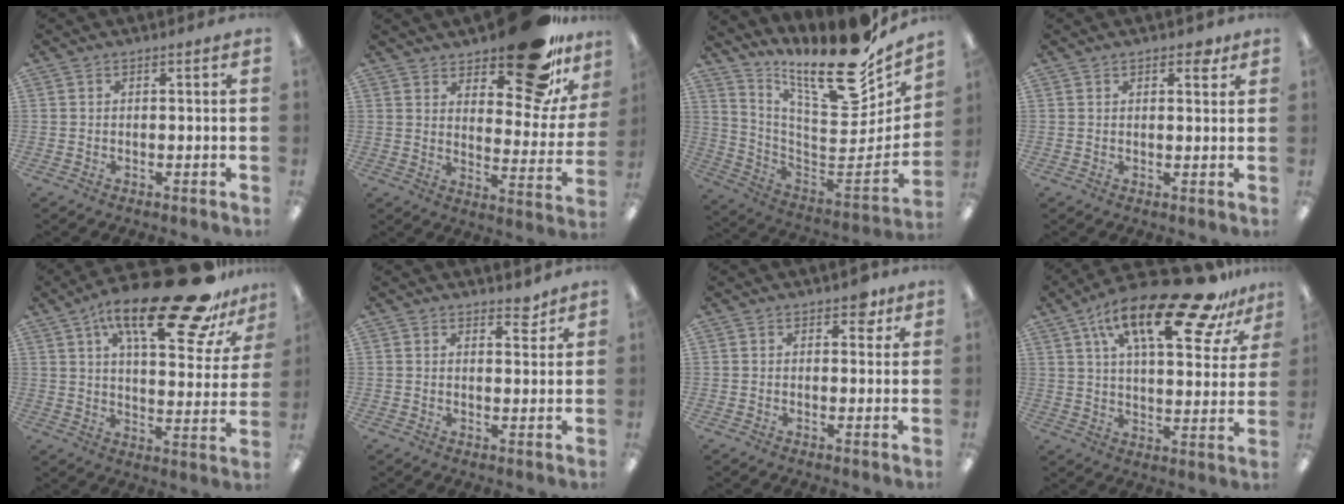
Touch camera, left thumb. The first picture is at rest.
{"total": 19.1, "force": [14.1, 6.8, 11.1], "torque": [-0.150, -0.094, 0.232]}
{"total": 21.2, "force": [16.4, 5.0, 12.4], "torque": [-0.164, -0.145, 0.264]}
{"total": 3.0, "force": [2.0, 1.4, 1.7], "torque": [-0.013, -0.006, 0.030]}
{"total": 26.6, "force": [17.4, 8.7, 18.1], "torque": [-0.269, -0.105, 0.275]}
{"total": 3.7, "force": [3.1, 1.6, 1.2], "torque": [0.004, -0.022, 0.051]}
{"total": 4.0, "force": [2.4, 2.3, 2.2], "torque": [-0.015, -0.005, 0.037]}
{"total": 24.5, "force": [15.0, 8.8, 17.3], "torque": [-0.266, -0.086, 0.244]}